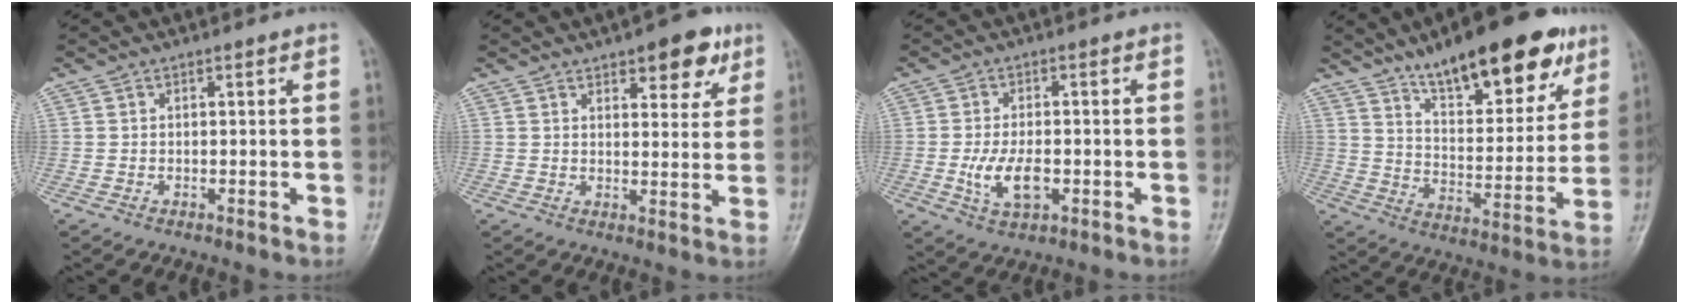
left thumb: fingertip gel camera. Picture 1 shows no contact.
{"total": 8.2, "force": [4.8, 3.7, 5.5], "torque": [-0.042, -0.020, 0.059]}
{"total": 6.9, "force": [-1.6, 3.5, 5.7], "torque": [-0.109, 0.002, -0.024]}
{"total": 22.0, "force": [14.3, 7.7, 14.9], "torque": [-0.176, -0.055, 0.223]}